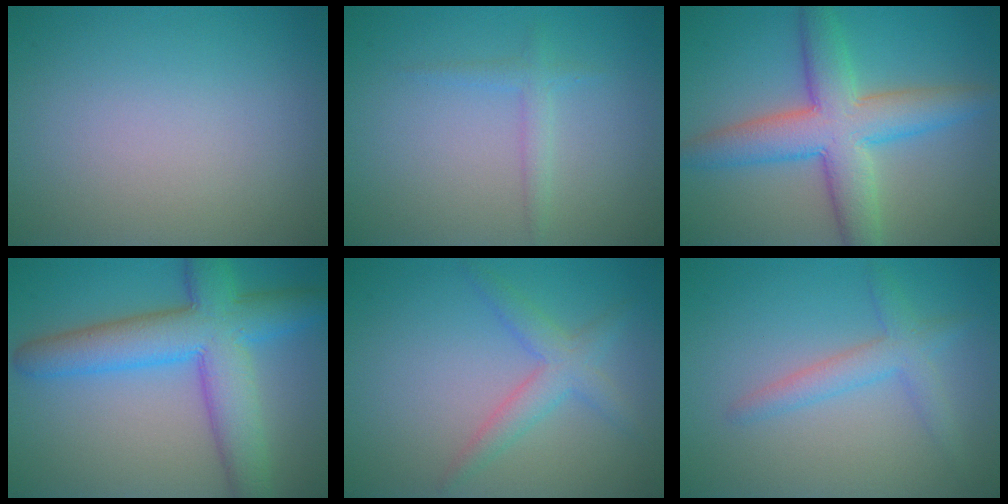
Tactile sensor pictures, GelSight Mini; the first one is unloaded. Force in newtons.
{"total": 1.4, "press": 1.4, "slide": 0.0}
{"total": 7.5, "press": 7.5, "slide": 0.6}
{"total": 8.8, "press": 8.8, "slide": 0.2}
{"total": 2.9, "press": 2.9, "slide": 0.1}
{"total": 2.6, "press": 2.6, "slide": 0.2}